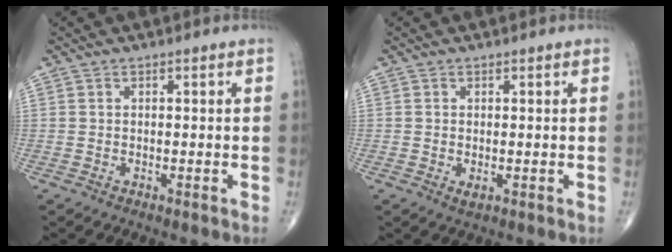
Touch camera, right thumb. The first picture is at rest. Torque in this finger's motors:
{"motor_torque": [-0.22, 0.03, -0.16, -0.15, -0.04]}